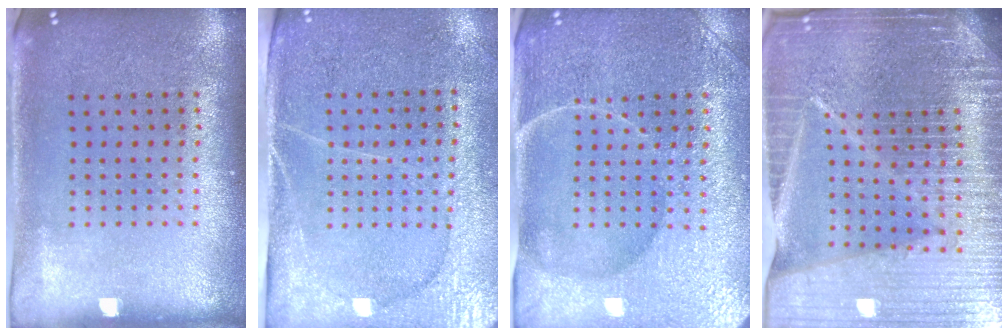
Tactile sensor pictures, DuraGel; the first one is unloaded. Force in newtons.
{"total": 3.0, "press": 2.8, "slide": 1.1}
{"total": 4.5, "press": 4.3, "slide": 1.4}
{"total": 7.2, "press": 6.2, "slide": 3.8}